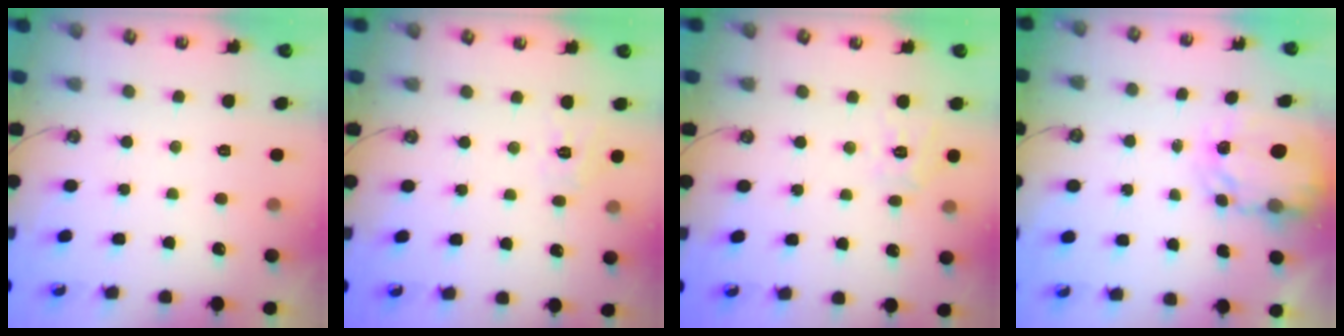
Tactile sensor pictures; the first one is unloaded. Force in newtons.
{"total": 5.3, "press": 5.3, "slide": 0.4}
{"total": 9.5, "press": 9.4, "slide": 0.9}
{"total": 4.0, "press": 3.9, "slide": 0.3}